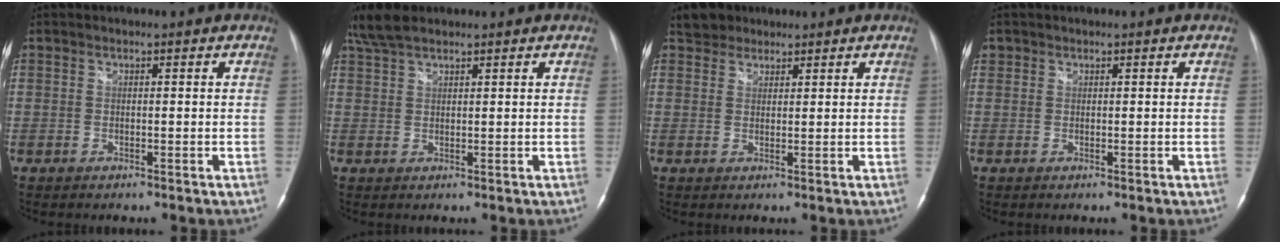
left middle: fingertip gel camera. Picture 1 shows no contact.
{"total": 4.7, "force": [3.9, 1.2, 2.4], "torque": [-0.065, 0.020, 0.082]}
{"total": 3.0, "force": [2.4, 1.8, 0.1], "torque": [-0.007, 0.013, 0.041]}
{"total": 0.7, "force": [0.4, 0.6, 0.0], "torque": [0.006, 0.006, 0.007]}